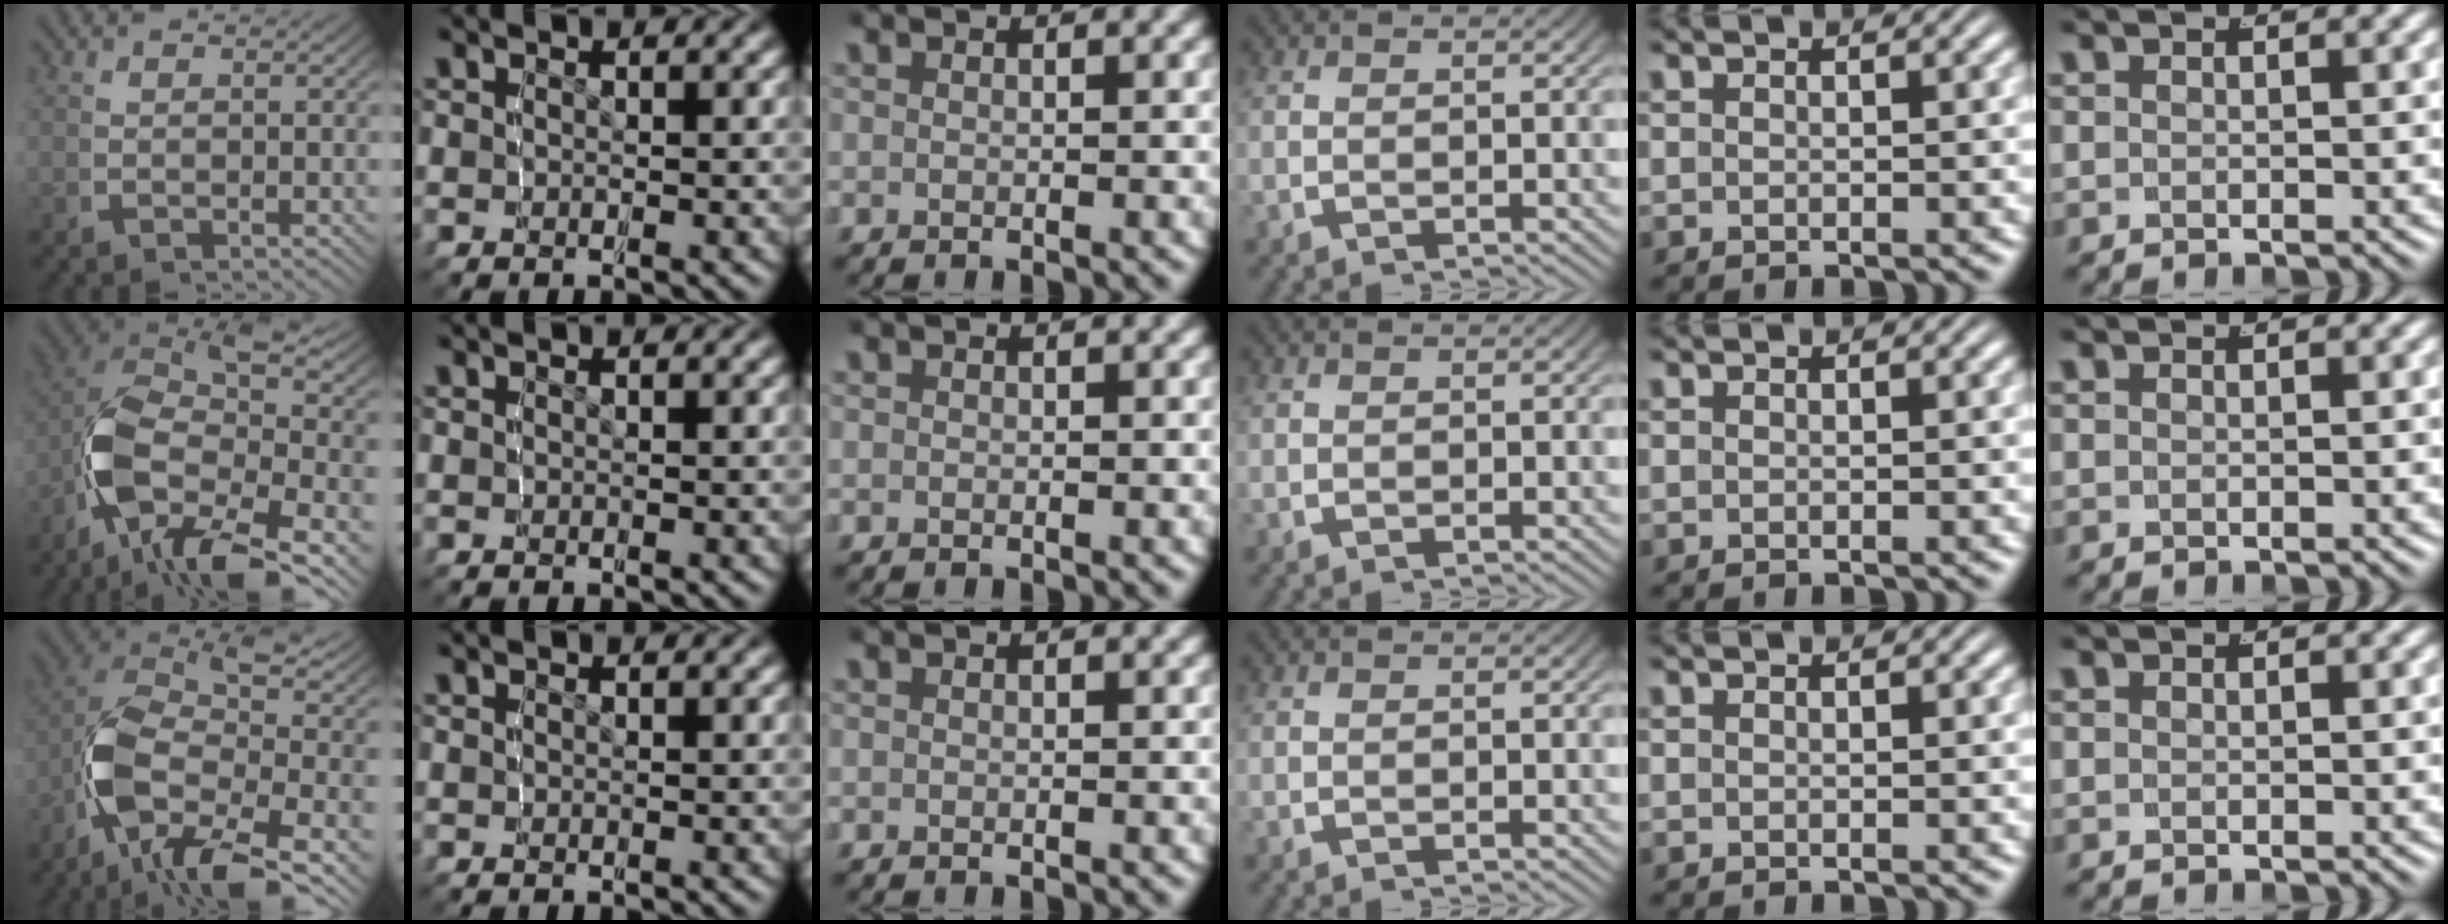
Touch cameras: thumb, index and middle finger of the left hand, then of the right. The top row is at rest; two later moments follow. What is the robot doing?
{"motion": "lift_and_place", "object": "glasses"}